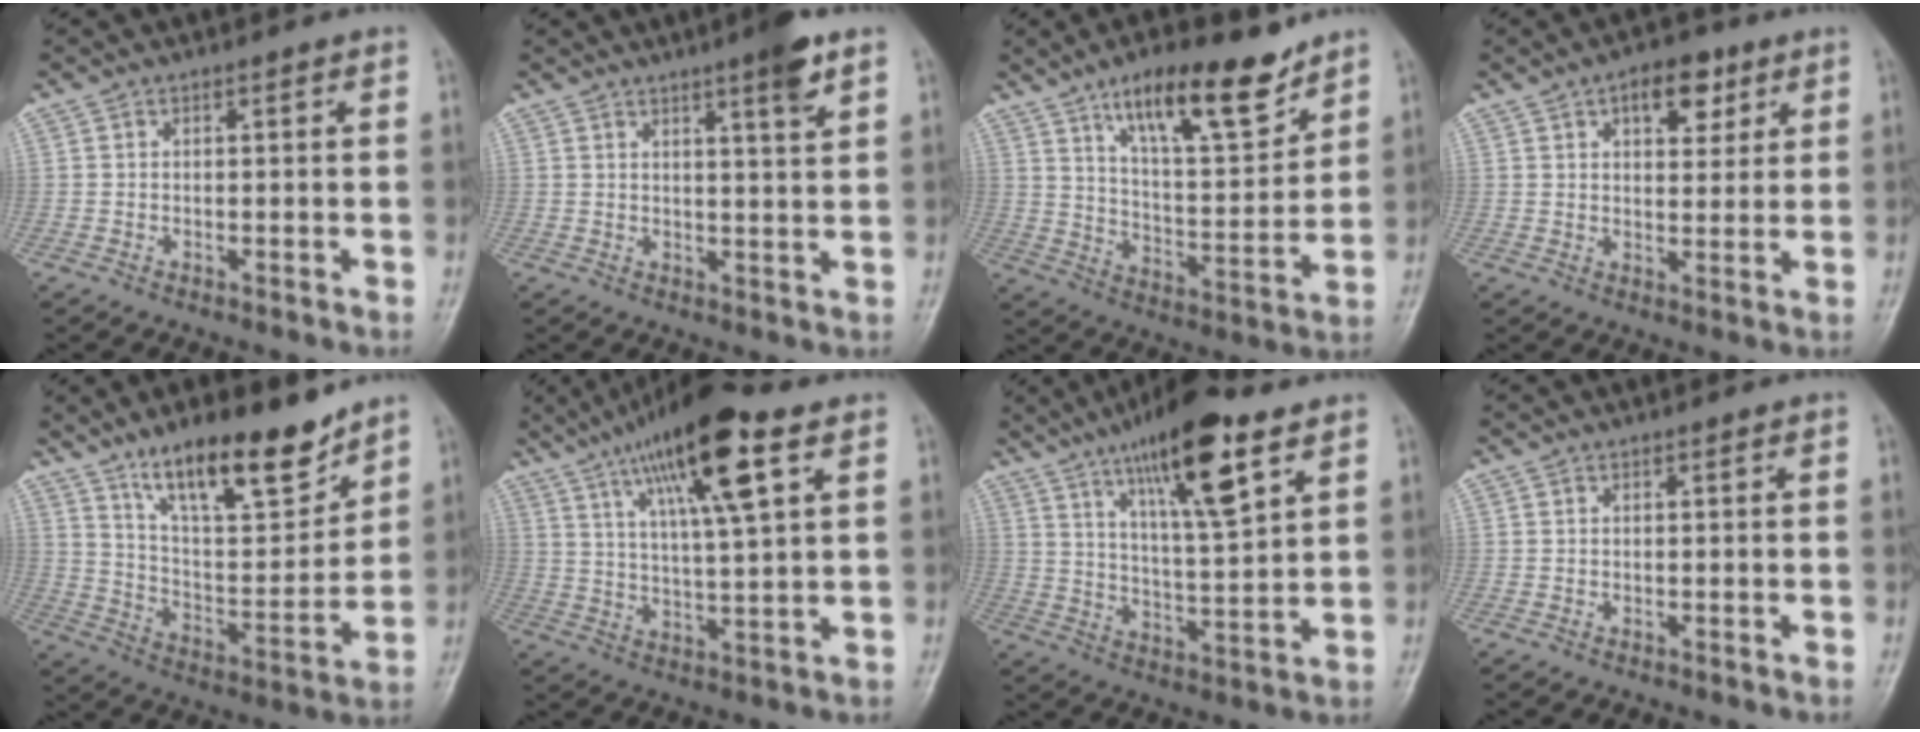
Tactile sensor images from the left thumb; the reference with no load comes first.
{"total": 5.5, "force": [3.4, 0.4, 4.2], "torque": [-0.058, -0.020, 0.050]}
{"total": 16.3, "force": [10.8, 5.1, 11.2], "torque": [-0.153, -0.062, 0.187]}
{"total": 7.8, "force": [3.9, 4.3, 5.2], "torque": [-0.044, -0.013, 0.053]}
{"total": 17.5, "force": [12.6, 5.4, 11.0], "torque": [-0.142, -0.079, 0.222]}
{"total": 17.2, "force": [8.8, 3.5, 14.4], "torque": [-0.239, -0.014, 0.152]}
{"total": 17.0, "force": [9.6, 3.9, 13.5], "torque": [-0.210, -0.038, 0.165]}
{"total": 0.0}